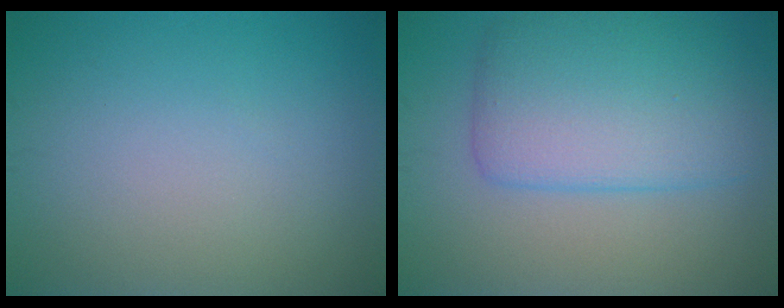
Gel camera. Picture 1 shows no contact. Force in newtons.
{"total": 6.8, "press": 6.8, "slide": 0.0}